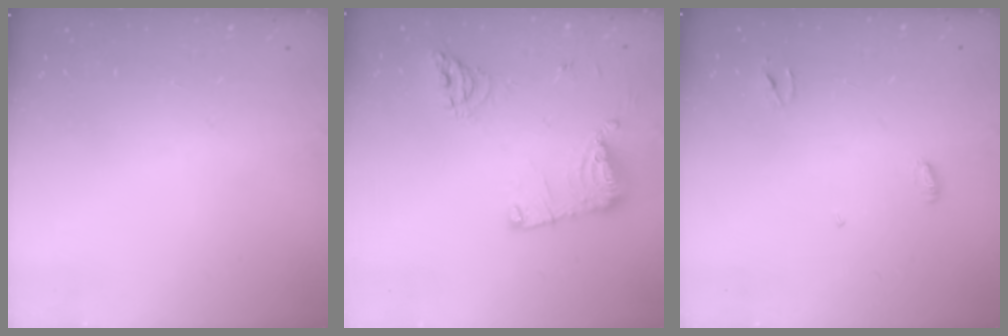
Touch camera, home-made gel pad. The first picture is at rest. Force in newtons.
{"total": 13.5, "press": 13.4, "slide": 1.2}
{"total": 3.2, "press": 3.2, "slide": 0.3}